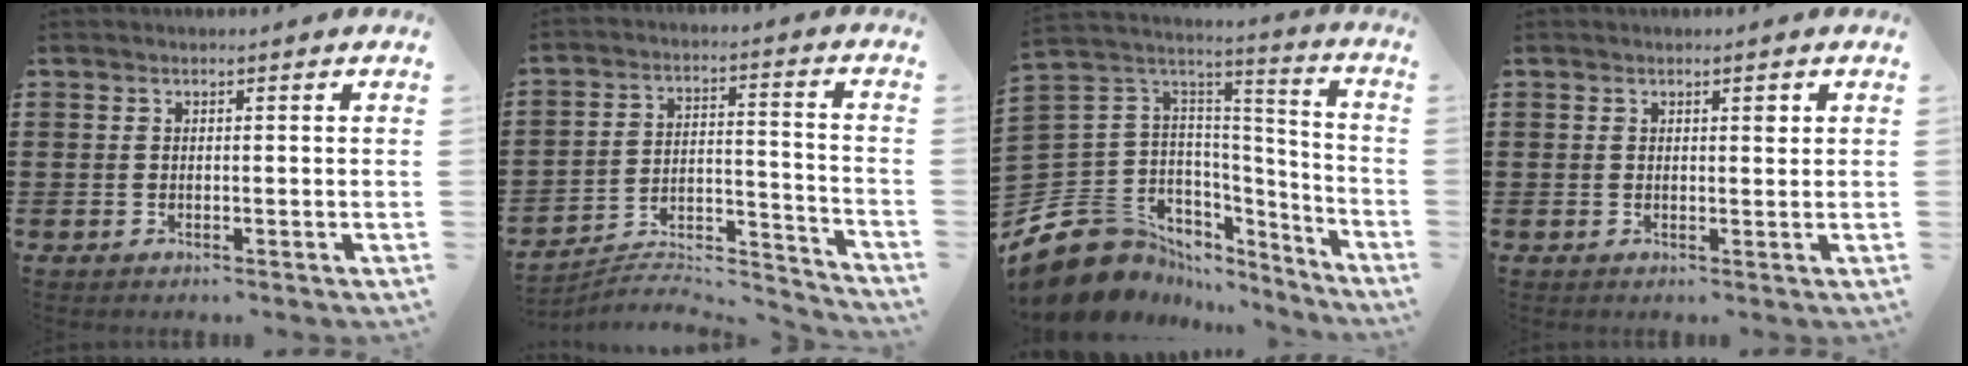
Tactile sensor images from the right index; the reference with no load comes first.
{"total": 5.7, "force": [-5.3, 1.5, 1.3], "torque": [-0.020, 0.004, -0.106]}
{"total": 11.4, "force": [-7.7, 8.0, 2.5], "torque": [-0.096, 0.003, -0.142]}
{"total": 1.0, "force": [0.5, 0.4, 0.9], "torque": [-0.008, 0.000, 0.006]}